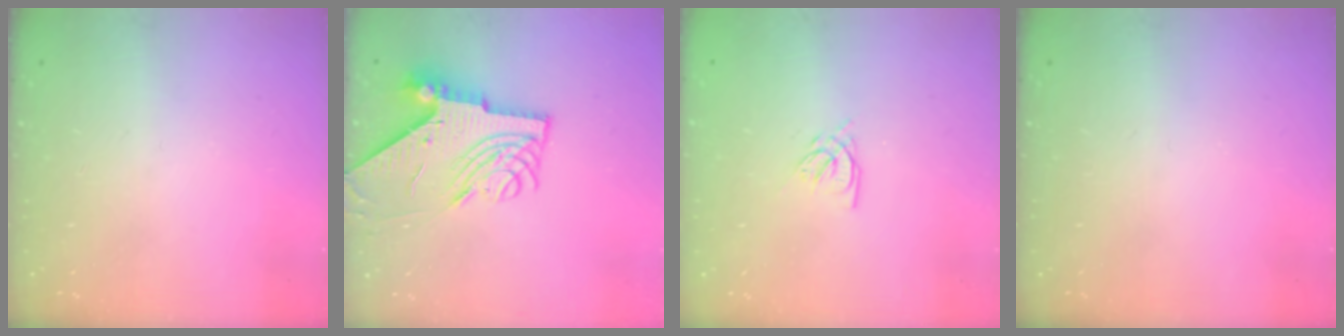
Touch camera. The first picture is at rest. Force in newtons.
{"total": 9.2, "press": 9.1, "slide": 1.3}
{"total": 3.4, "press": 3.4, "slide": 0.2}
{"total": 0.0}